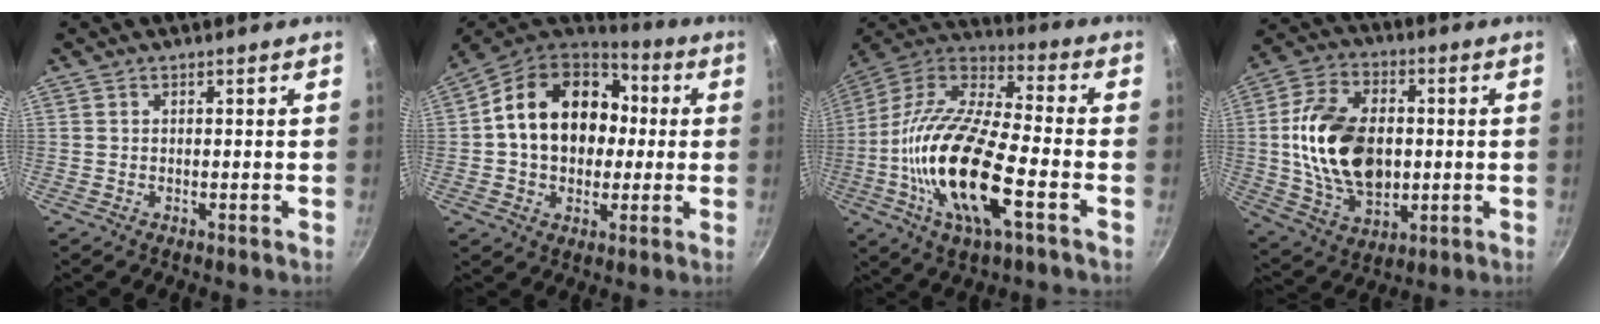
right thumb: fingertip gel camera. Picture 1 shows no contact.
{"total": 19.9, "force": [2.2, 15.1, 12.7], "torque": [-0.187, 0.032, 0.028]}
{"total": 22.9, "force": [-6.3, 8.1, 20.5], "torque": [-0.390, 0.028, -0.135]}
{"total": 19.5, "force": [0.2, 12.9, 14.7], "torque": [-0.247, 0.011, 0.007]}